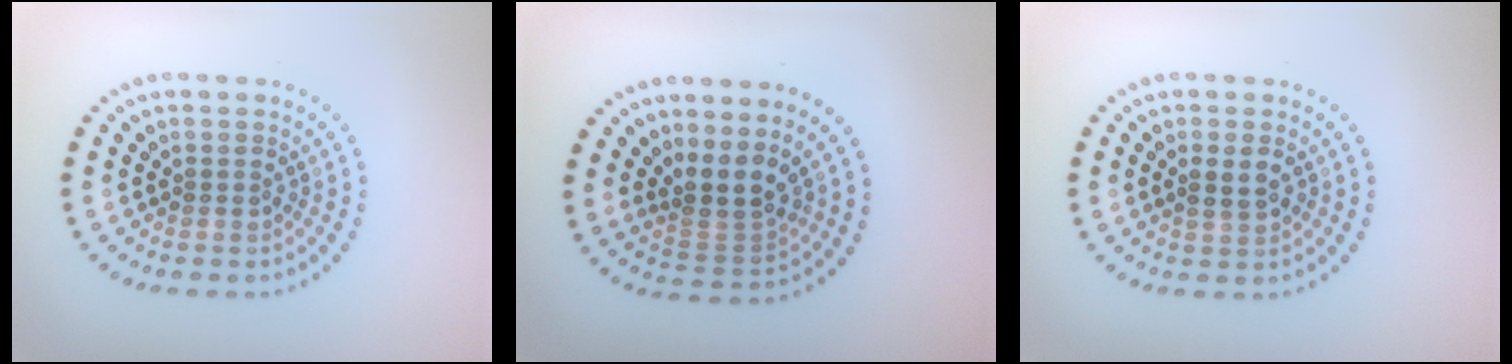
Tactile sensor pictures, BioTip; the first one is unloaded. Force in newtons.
{"total": 3.3, "press": 2.5, "slide": 2.1}
{"total": 1.9, "press": 1.9, "slide": 0.2}